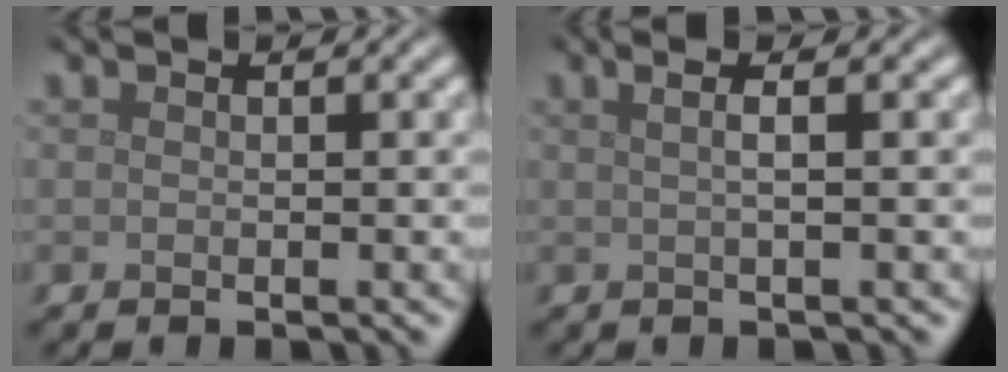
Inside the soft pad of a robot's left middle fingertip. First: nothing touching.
{"total": 3.2, "force": [1.1, 1.4, 2.6], "torque": [-0.023, 0.014, -0.011]}